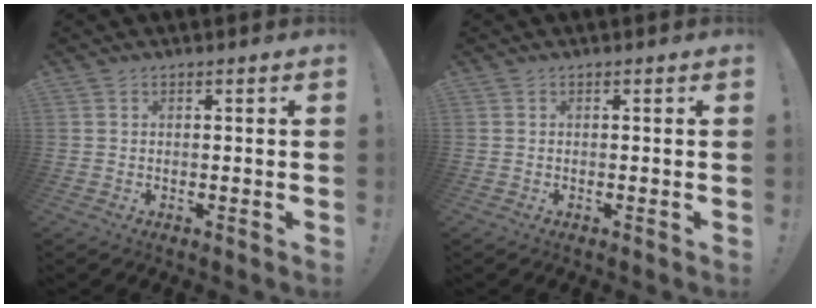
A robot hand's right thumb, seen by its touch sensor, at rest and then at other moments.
{"total": 0.0}